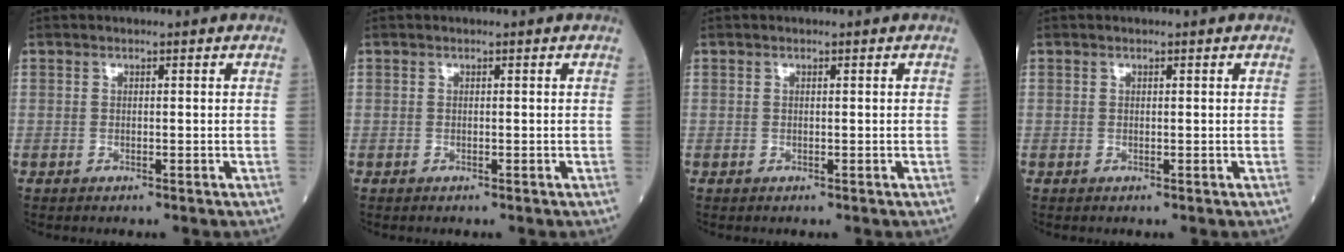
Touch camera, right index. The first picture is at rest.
{"total": 0.0}
{"total": 0.0}
{"total": 0.0}